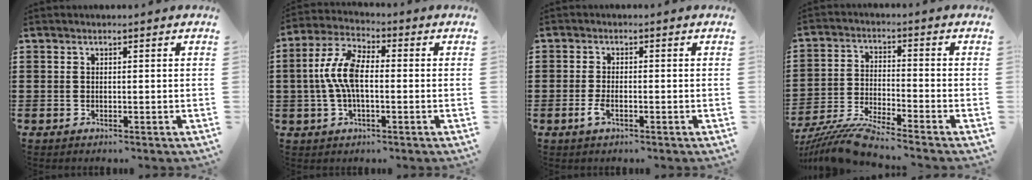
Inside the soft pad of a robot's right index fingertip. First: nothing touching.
{"total": 7.9, "force": [-0.2, 3.4, 7.1], "torque": [-0.165, 0.000, -0.012]}
{"total": 2.3, "force": [-1.1, 0.7, 1.9], "torque": [-0.049, -0.007, -0.024]}
{"total": 7.6, "force": [-7.2, -0.4, 2.5], "torque": [-0.062, -0.010, -0.143]}